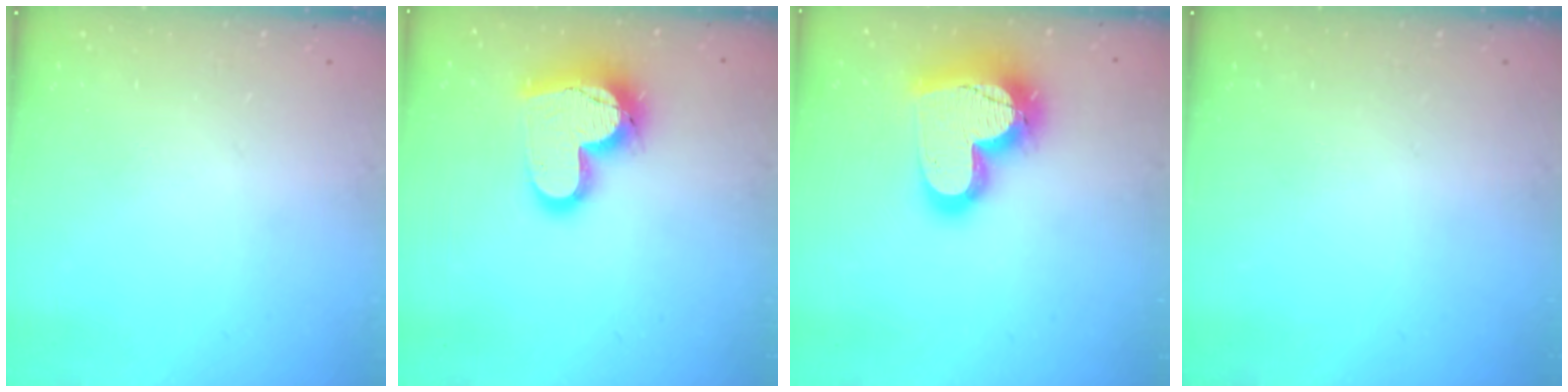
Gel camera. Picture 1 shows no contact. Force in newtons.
{"total": 17.1, "press": 17.0, "slide": 1.5}
{"total": 21.6, "press": 21.5, "slide": 1.7}
{"total": 0.0}